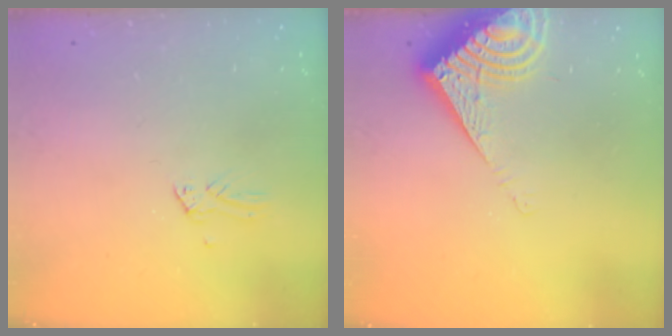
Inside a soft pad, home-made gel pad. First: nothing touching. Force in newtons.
{"total": 10.7, "press": 10.6, "slide": 1.3}